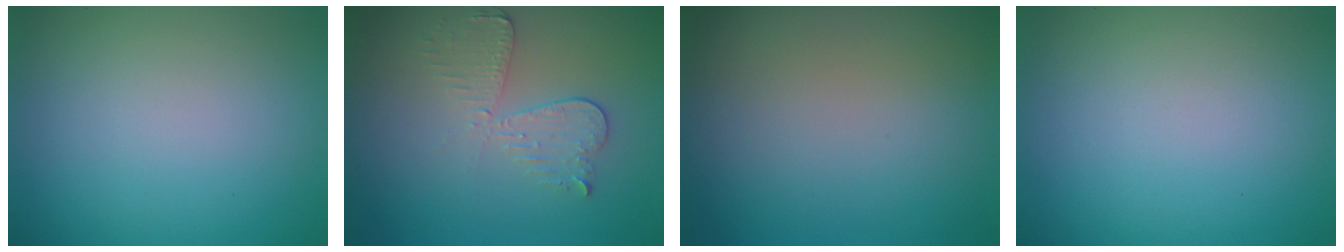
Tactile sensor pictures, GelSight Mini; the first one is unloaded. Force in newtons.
{"total": 3.1, "press": 2.6, "slide": 1.6}
{"total": 0.0}
{"total": 0.0}